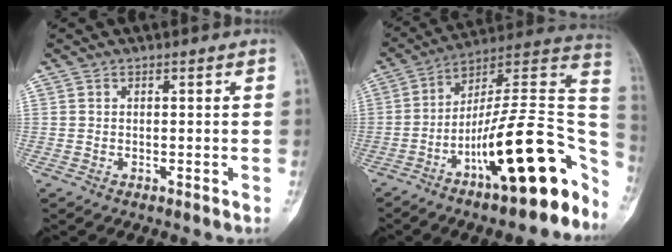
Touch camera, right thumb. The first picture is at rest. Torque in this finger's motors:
{"motor_torque": [0.58, 0.48, 1.70, -1.08, 0.25]}